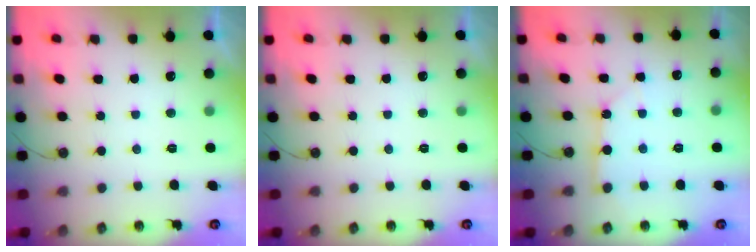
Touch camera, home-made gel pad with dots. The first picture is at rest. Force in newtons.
{"total": 0.0}
{"total": 3.5, "press": 3.4, "slide": 0.2}